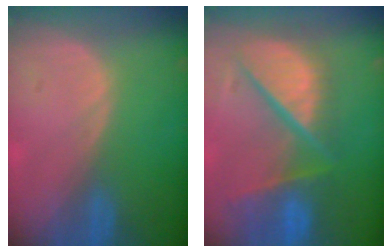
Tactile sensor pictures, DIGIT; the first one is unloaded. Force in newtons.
{"total": 12.1, "press": 10.0, "slide": 6.8}